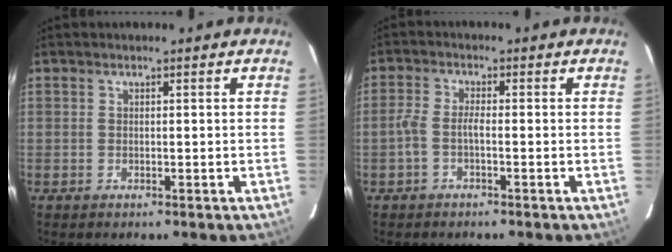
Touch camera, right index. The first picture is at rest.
{"total": 2.5, "force": [-1.2, 0.5, 2.2], "torque": [-0.054, 0.007, -0.029]}